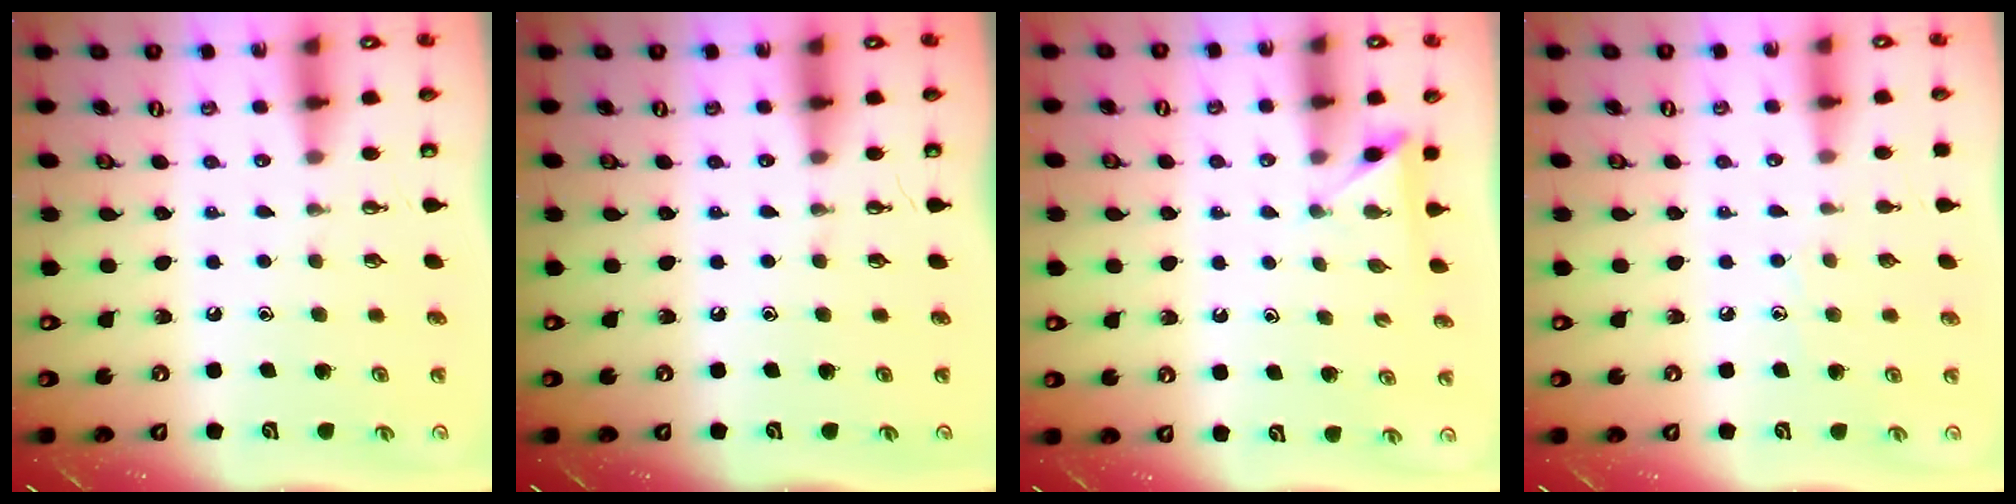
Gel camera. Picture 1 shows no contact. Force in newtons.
{"total": 0.0}
{"total": 2.5, "press": 2.4, "slide": 0.3}
{"total": 3.8, "press": 3.8, "slide": 0.4}